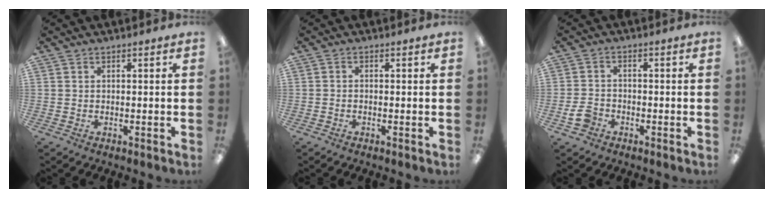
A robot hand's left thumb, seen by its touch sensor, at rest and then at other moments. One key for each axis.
{"total": 0.7, "fx": -0.5, "fy": 0.1, "fz": 0.4, "tx": -0.007, "ty": -0.001, "tz": -0.010}
{"total": 4.4, "fx": -2.4, "fy": 3.1, "fz": 2.0, "tx": -0.042, "ty": 0.010, "tz": -0.046}